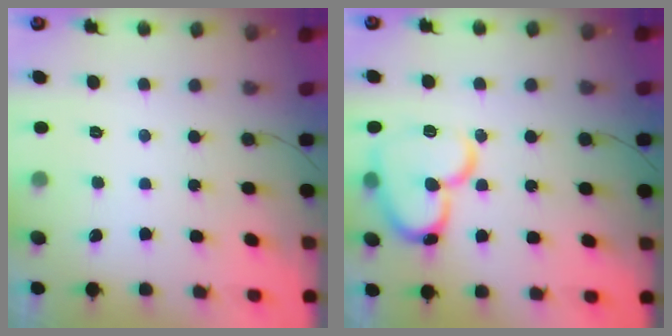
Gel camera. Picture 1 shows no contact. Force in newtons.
{"total": 16.8, "press": 16.7, "slide": 1.9}